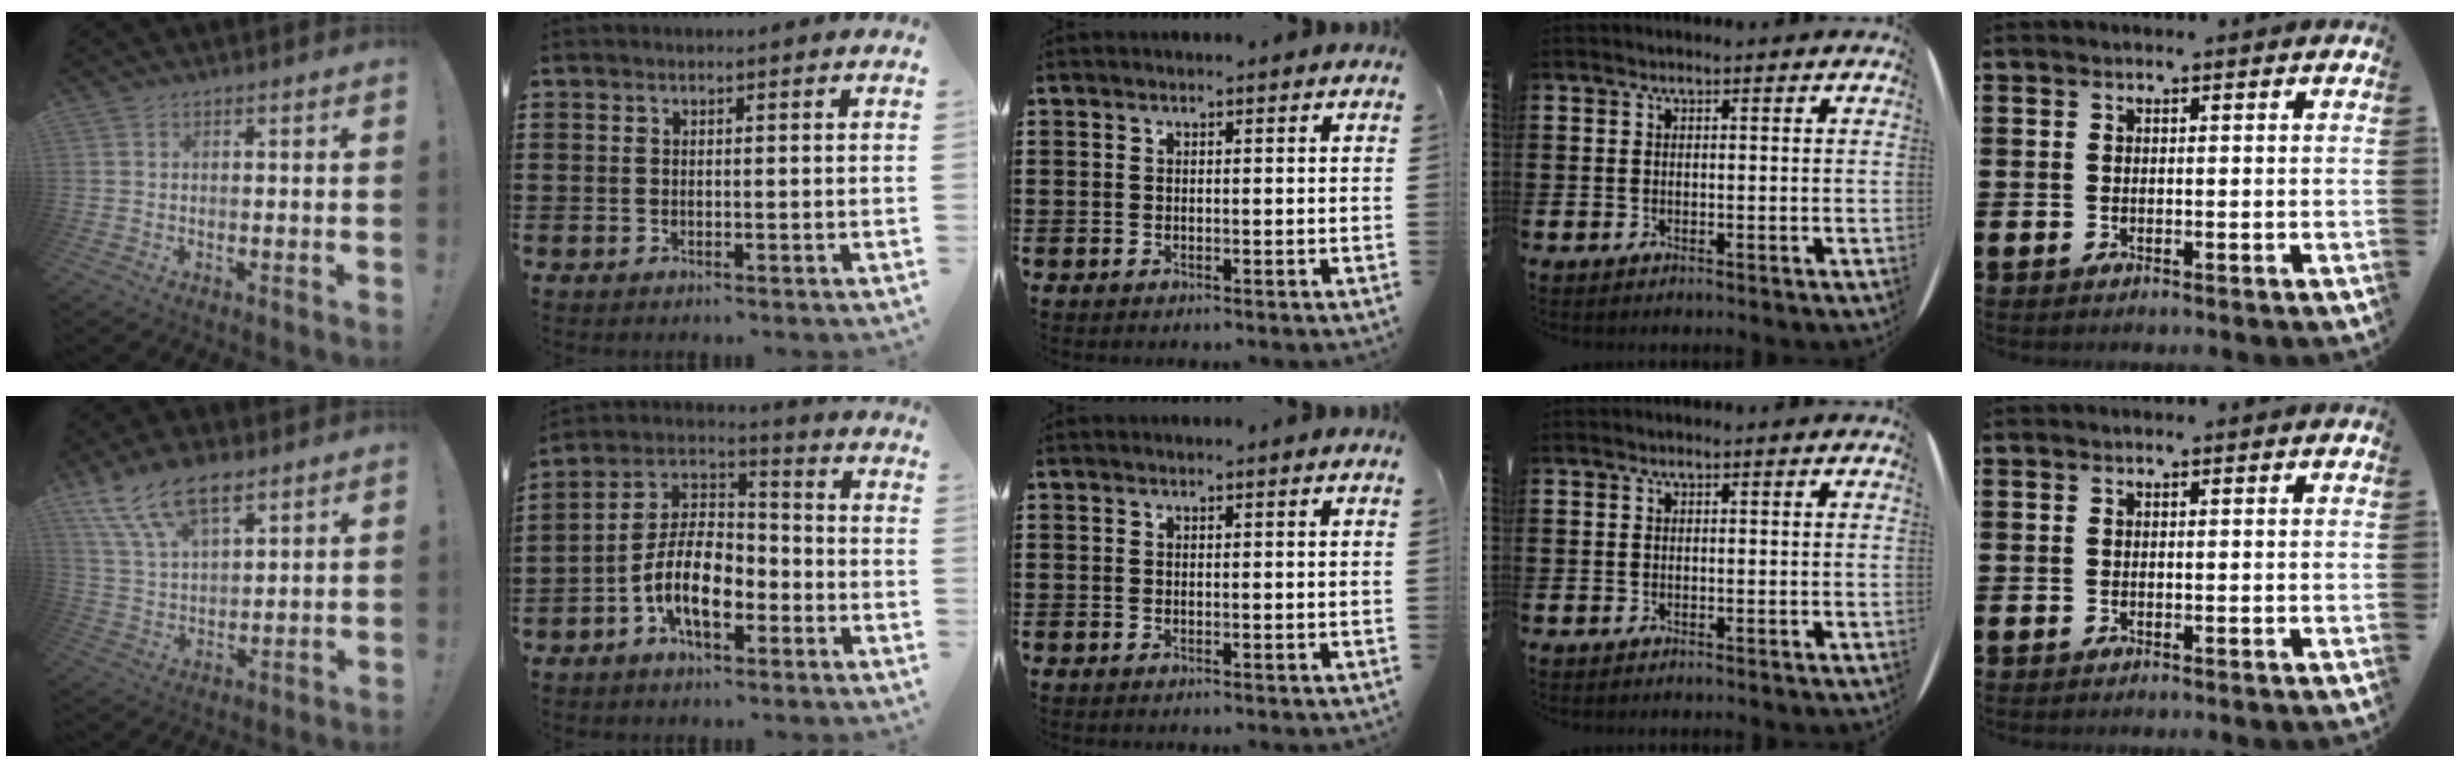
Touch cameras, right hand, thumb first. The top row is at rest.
{"thumb": {"total": 14.4, "force": [9.6, 6.8, 8.3], "torque": [-0.154, -0.043, 0.177]}, "index": {"total": 9.6, "force": [-4.3, 4.7, 7.2], "torque": [-0.164, 0.004, -0.083]}}